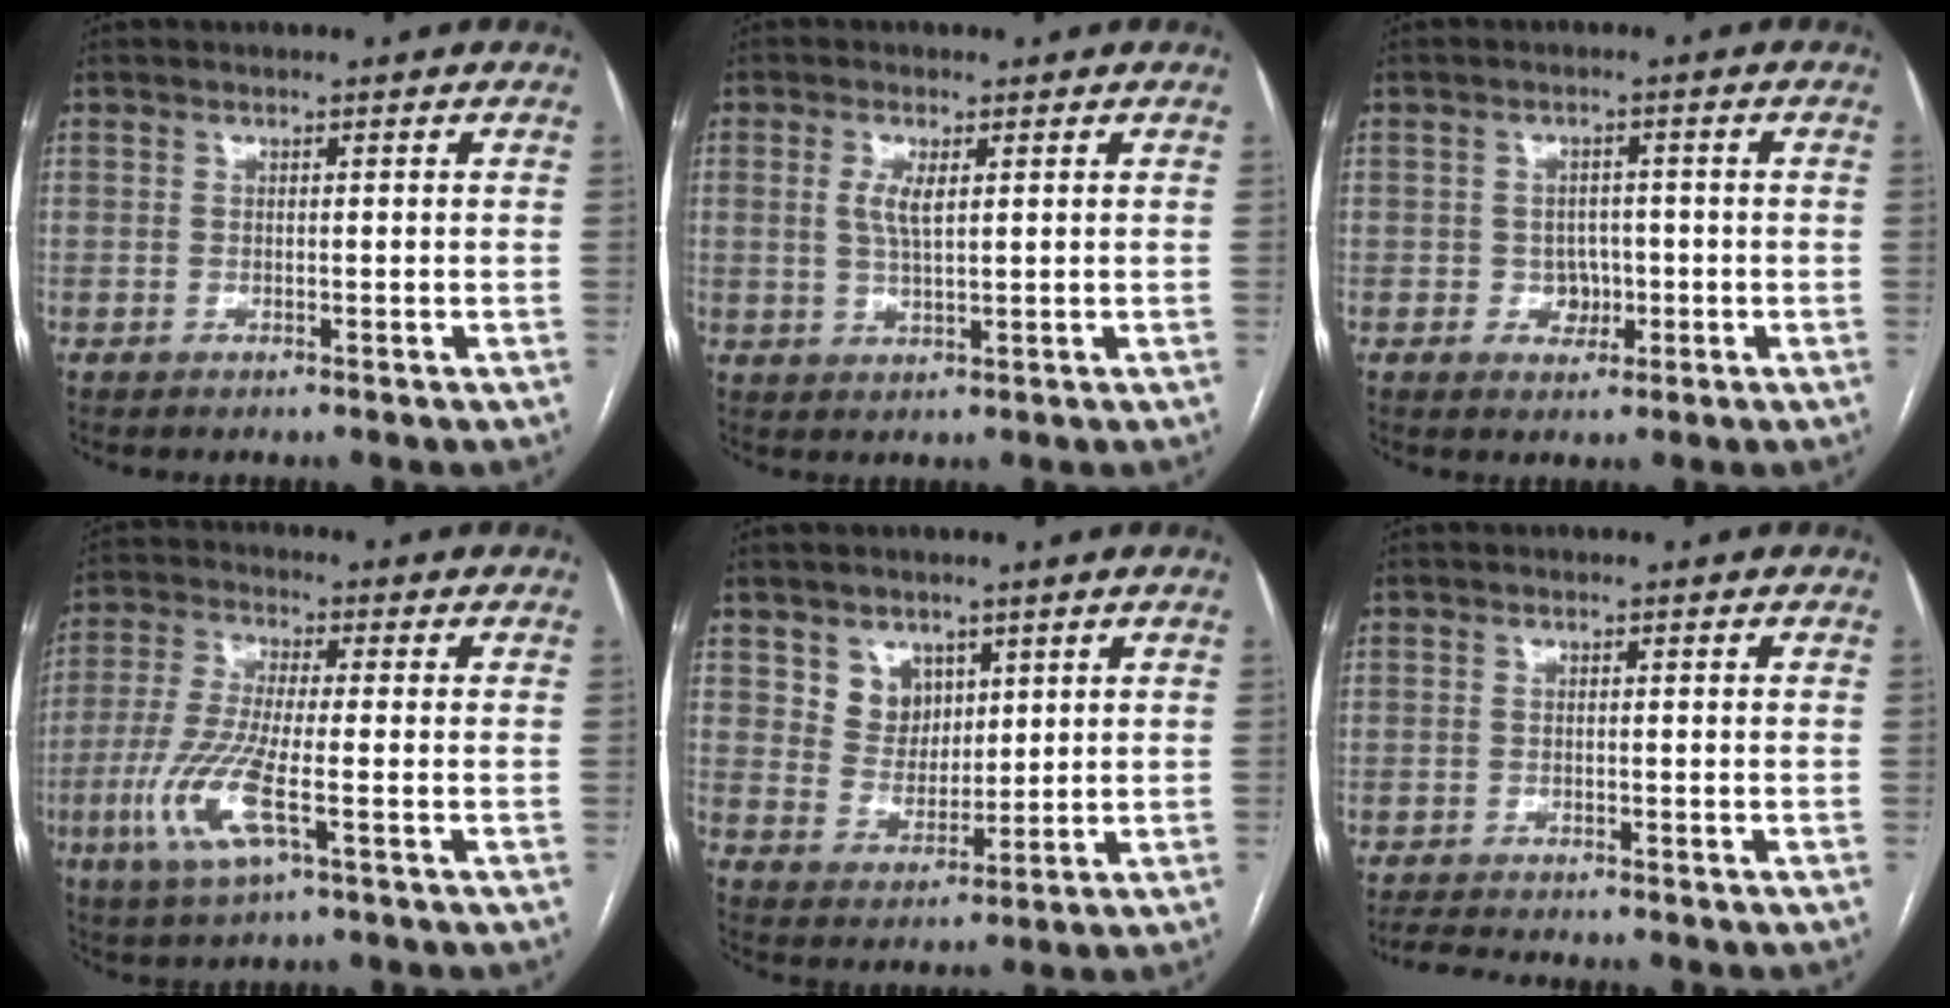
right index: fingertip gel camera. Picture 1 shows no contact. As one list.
[{"total": 3.6, "force": [1.0, 1.0, 3.2], "torque": [-0.069, -0.002, 0.022]}, {"total": 3.3, "force": [-0.8, 2.8, 1.5], "torque": [-0.015, 0.008, -0.005]}, {"total": 10.2, "force": [-3.4, 1.4, 9.5], "torque": [-0.210, -0.013, -0.069]}, {"total": 5.7, "force": [3.1, 4.5, 1.6], "torque": [-0.031, 0.006, 0.064]}, {"total": 3.1, "force": [-3.0, 0.2, 0.8], "torque": [-0.015, -0.013, -0.049]}]